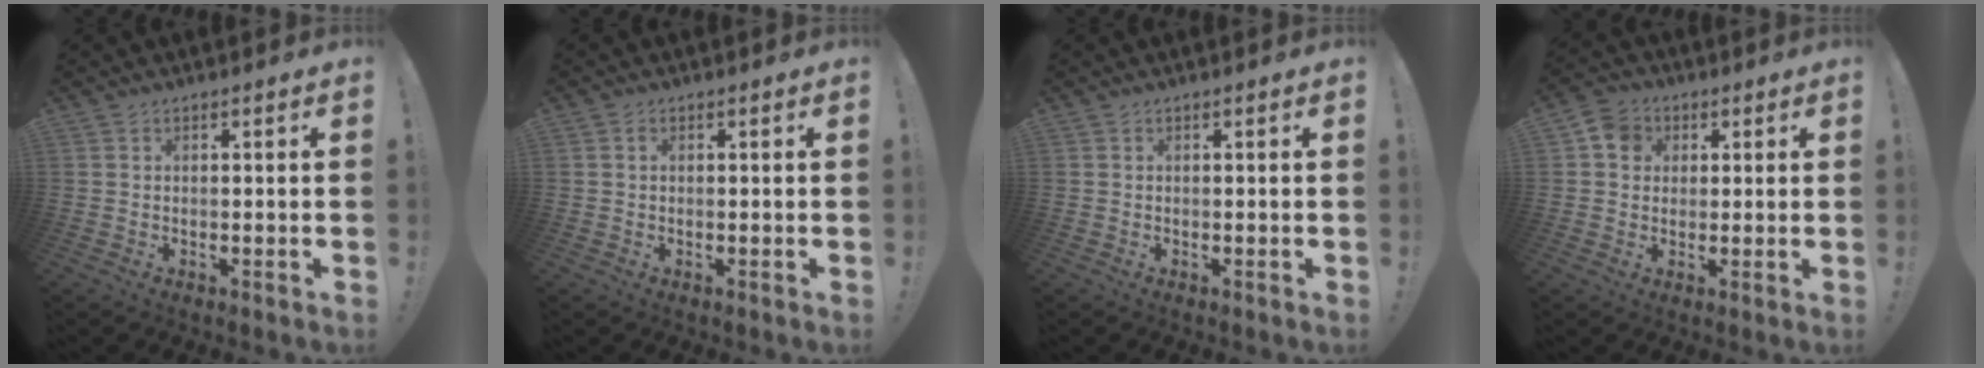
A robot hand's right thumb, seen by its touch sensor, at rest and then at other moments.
{"total": 0.7, "force": [0.2, 0.4, 0.5], "torque": [-0.012, 0.003, 0.002]}
{"total": 0.0}
{"total": 7.1, "force": [1.9, 6.2, 2.9], "torque": [-0.035, 0.002, 0.037]}